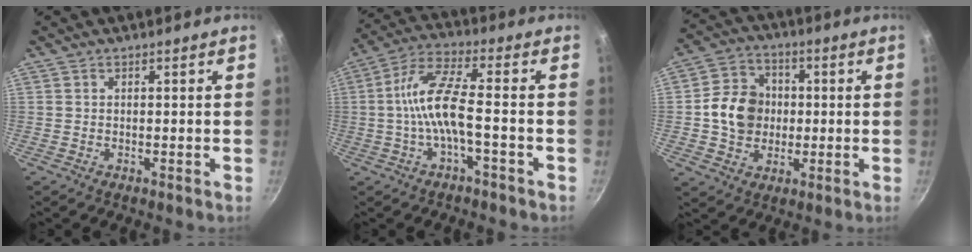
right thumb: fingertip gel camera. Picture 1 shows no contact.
{"total": 9.8, "force": [-2.2, 2.6, 9.2], "torque": [-0.197, 0.034, -0.051]}
{"total": 11.1, "force": [0.0, 9.5, 5.7], "torque": [-0.071, 0.017, -0.008]}